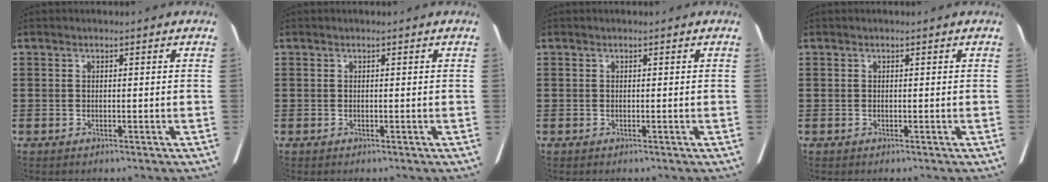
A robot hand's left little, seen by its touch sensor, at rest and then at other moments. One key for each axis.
{"total": 0.0}
{"total": 0.0}
{"total": 0.0}